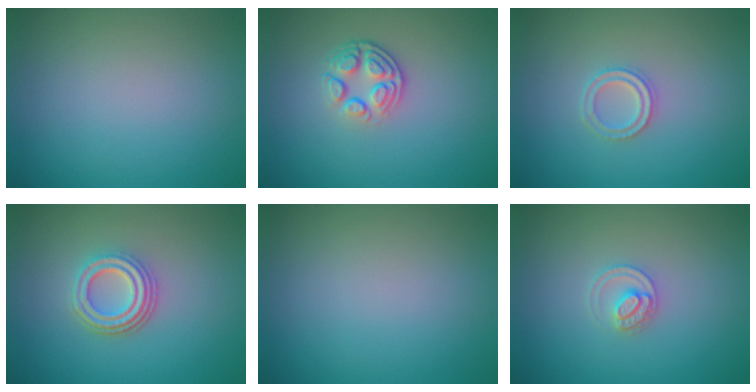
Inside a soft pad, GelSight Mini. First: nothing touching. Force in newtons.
{"total": 4.0, "press": 2.8, "slide": 2.8}
{"total": 2.0, "press": 1.9, "slide": 0.4}
{"total": 3.9, "press": 3.1, "slide": 2.4}
{"total": 0.0}
{"total": 2.1, "press": 2.1, "slide": 0.2}